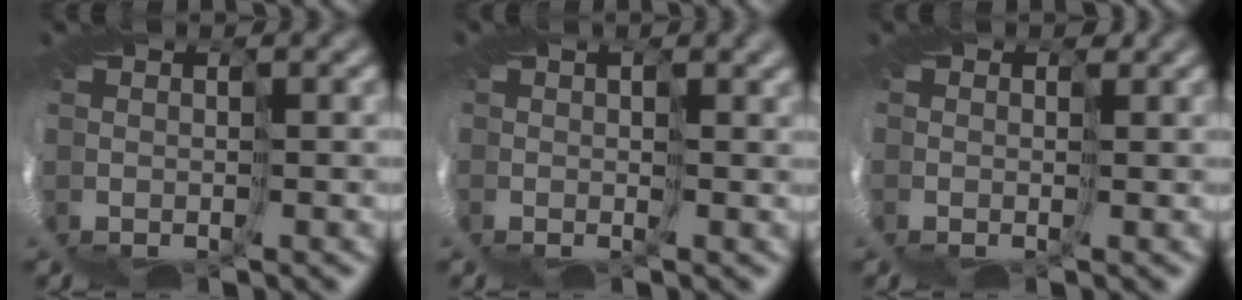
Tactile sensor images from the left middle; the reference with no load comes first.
{"total": 2.7, "force": [1.3, 1.6, 1.7], "torque": [-0.037, 0.013, 0.010]}
{"total": 1.7, "force": [0.7, 1.5, 0.6], "torque": [-0.015, 0.010, -0.004]}